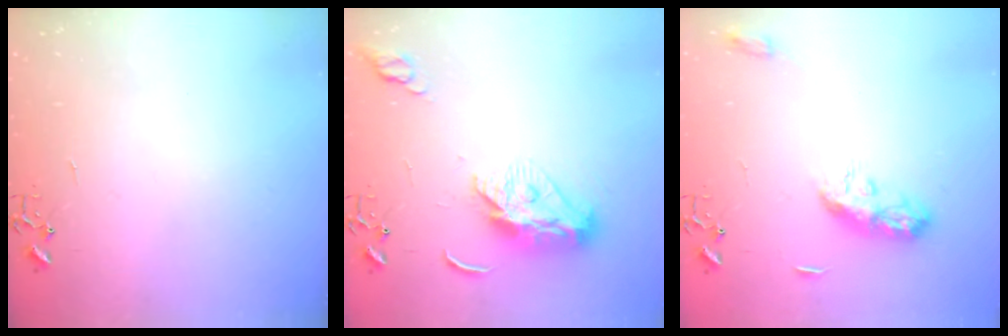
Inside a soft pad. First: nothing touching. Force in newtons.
{"total": 10.9, "press": 10.9, "slide": 0.9}
{"total": 9.9, "press": 9.9, "slide": 0.2}